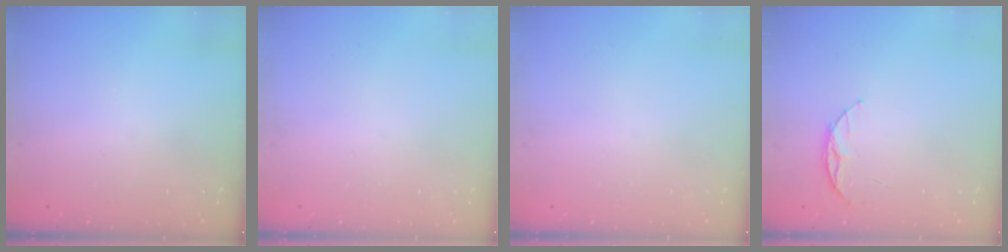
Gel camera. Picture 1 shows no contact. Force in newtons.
{"total": 0.0}
{"total": 0.0}
{"total": 6.0, "press": 5.9, "slide": 0.6}